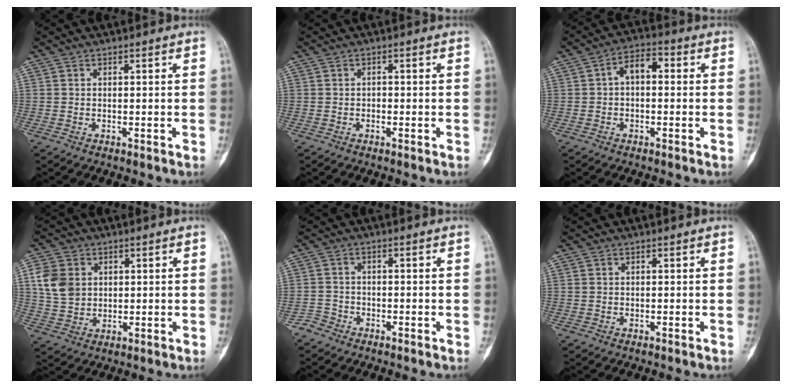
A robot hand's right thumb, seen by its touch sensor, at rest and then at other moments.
{"total": 0.6, "force": [-0.3, 0.4, 0.2], "torque": [0.003, 0.003, -0.010]}
{"total": 5.4, "force": [0.3, 3.2, 4.3], "torque": [-0.057, 0.022, -0.008]}
{"total": 8.1, "force": [2.1, 6.5, 4.3], "torque": [-0.070, -0.004, 0.043]}
{"total": 2.1, "force": [-1.7, 1.1, -0.1], "torque": [0.009, 0.004, -0.038]}
{"total": 0.0}